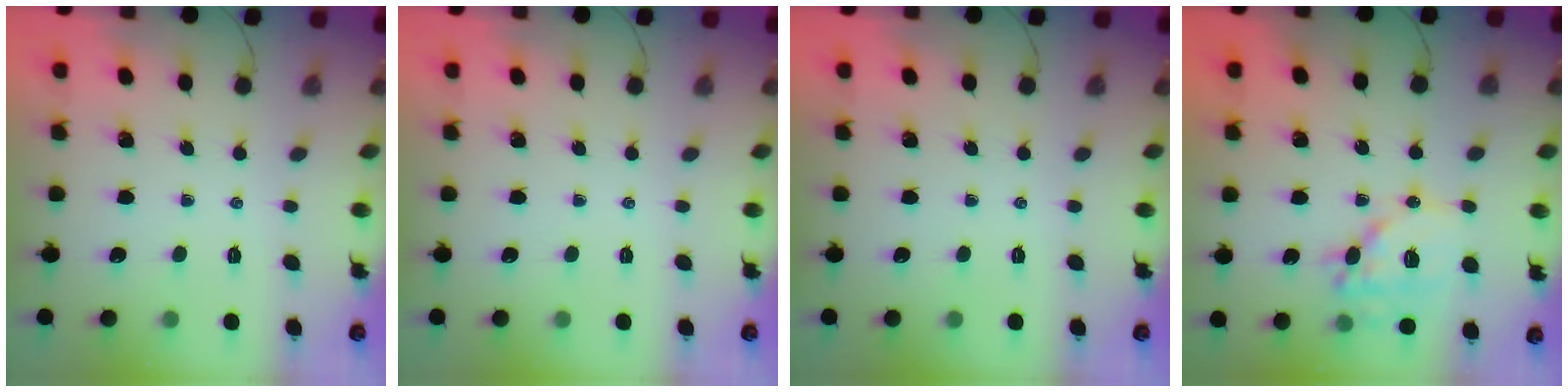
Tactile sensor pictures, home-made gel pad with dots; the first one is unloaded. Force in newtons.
{"total": 0.0}
{"total": 0.0}
{"total": 15.4, "press": 15.2, "slide": 2.5}